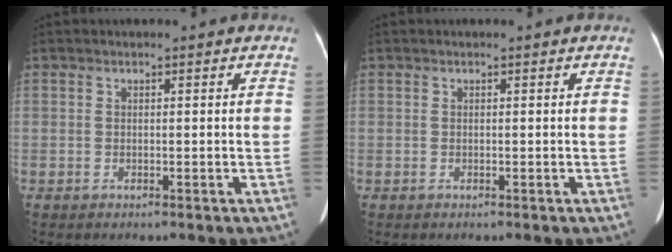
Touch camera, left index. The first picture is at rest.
{"total": 0.0}